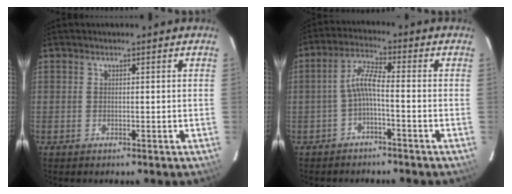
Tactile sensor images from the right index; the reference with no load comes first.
{"total": 4.5, "force": [-1.9, 0.5, 4.0], "torque": [-0.096, 0.014, -0.037]}